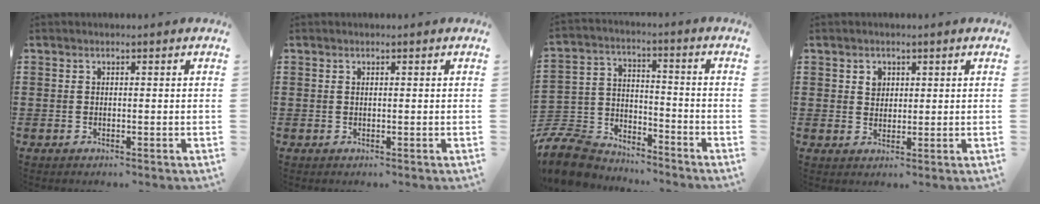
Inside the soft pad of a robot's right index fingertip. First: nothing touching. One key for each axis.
{"total": 0.0}
{"total": 9.3, "fx": -8.7, "fy": 2.6, "fz": 1.9, "tx": -0.064, "ty": 0.013, "tz": -0.178}
{"total": 2.1, "fx": 0.9, "fy": 1.8, "fz": 0.8, "tx": -0.022, "ty": 0.009, "tz": 0.017}